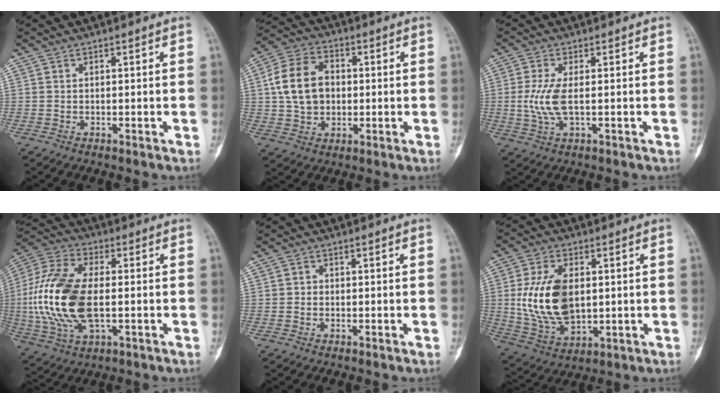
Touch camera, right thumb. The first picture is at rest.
{"total": 12.3, "force": [1.1, 9.1, 8.2], "torque": [-0.133, 0.018, 0.017]}
{"total": 5.9, "force": [-0.1, 2.1, 5.6], "torque": [-0.140, -0.005, -0.001]}
{"total": 19.9, "force": [-1.1, 10.4, 17.0], "torque": [-0.370, 0.007, -0.018]}
{"total": 0.8, "force": [-0.2, 0.8, 0.3], "torque": [0.002, 0.004, -0.006]}
{"total": 15.3, "force": [1.3, 9.1, 12.2], "torque": [-0.229, -0.008, 0.036]}